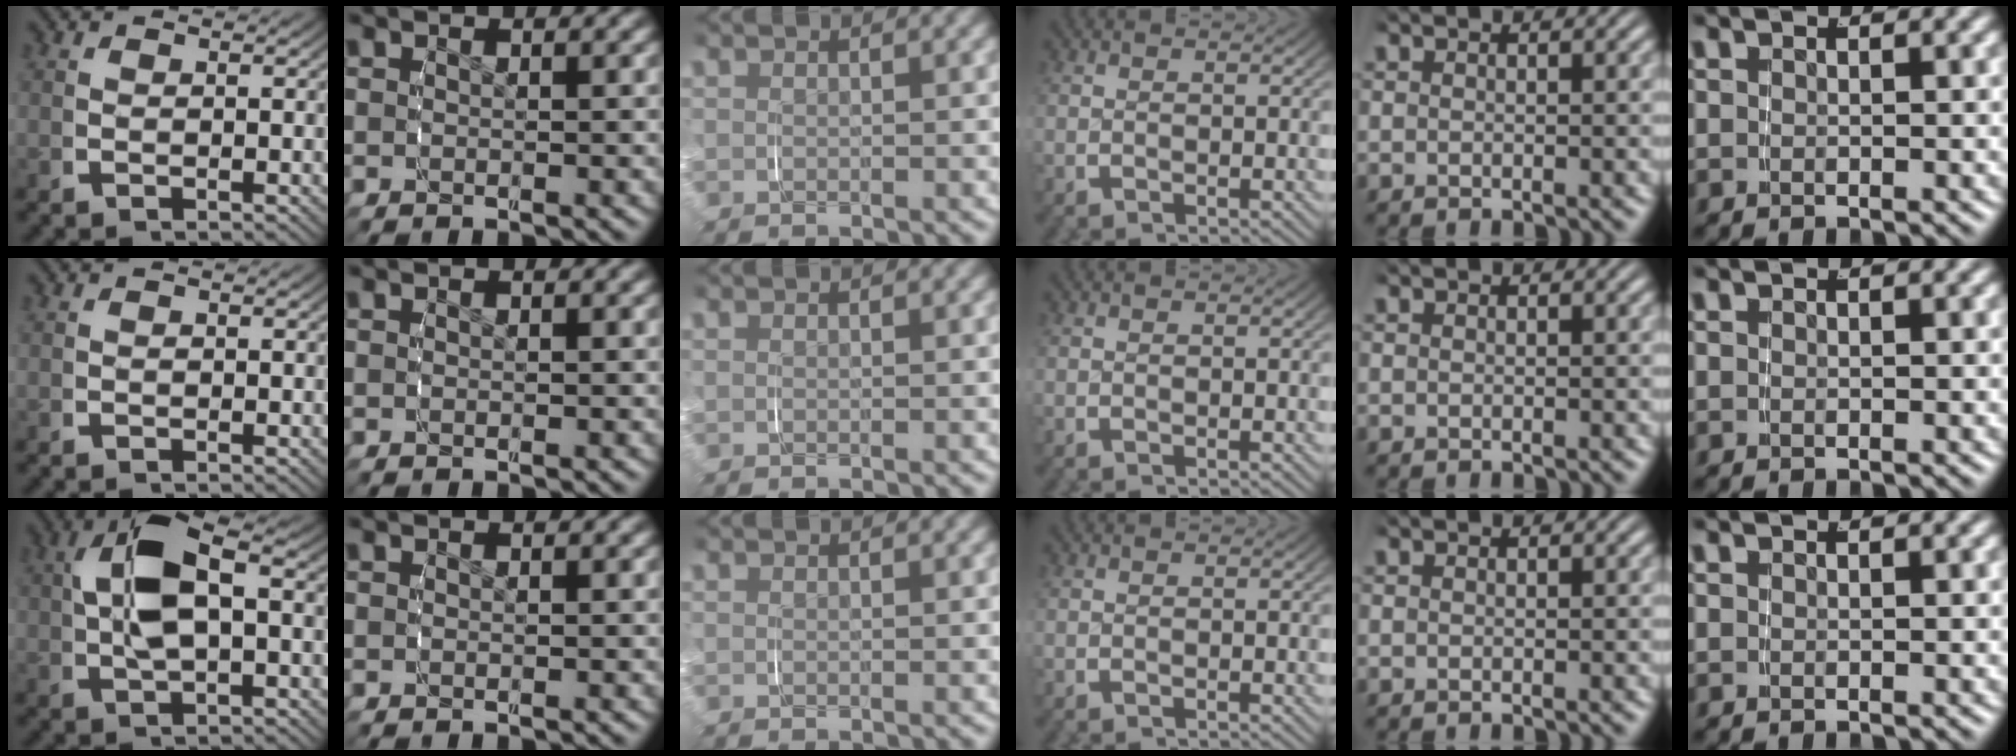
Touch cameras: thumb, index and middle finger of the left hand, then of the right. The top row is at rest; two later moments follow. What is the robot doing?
{"motion": "grasp_and_lifting", "object": "jar lid"}